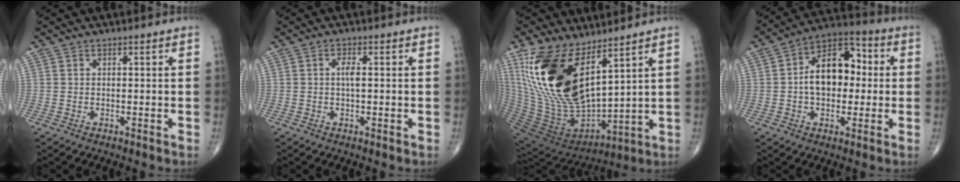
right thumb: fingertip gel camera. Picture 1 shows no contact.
{"total": 2.5, "force": [0.2, 0.8, 2.3], "torque": [-0.047, -0.001, -0.002]}
{"total": 21.0, "force": [10.5, 8.9, 15.9], "torque": [-0.300, -0.070, 0.223]}
{"total": 7.2, "force": [0.3, 4.1, 5.9], "torque": [-0.086, 0.020, -0.004]}